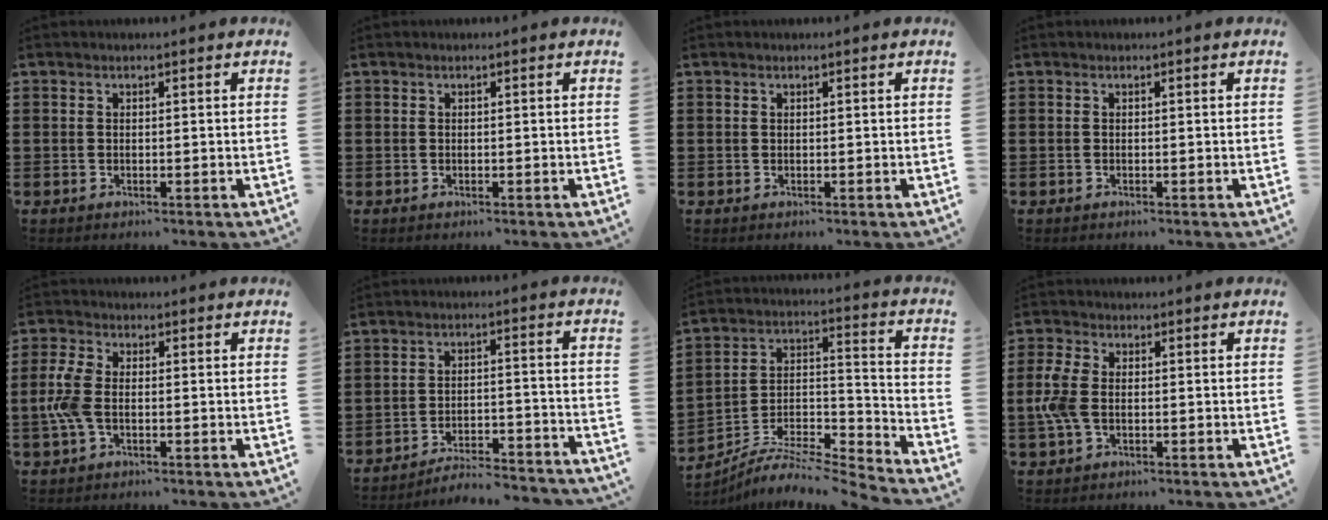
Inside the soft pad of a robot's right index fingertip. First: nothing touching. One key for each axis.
{"total": 0.0}
{"total": 0.0}
{"total": 0.0}
{"total": 5.6, "fx": -0.8, "fy": 3.0, "fz": 4.7, "tx": -0.127, "ty": -0.008, "tz": -0.024}
{"total": 5.4, "fx": -5.3, "fy": 0.2, "fz": 1.3, "tx": -0.023, "ty": 0.002, "tz": -0.104}
{"total": 6.3, "fx": -5.6, "fy": 1.8, "fz": 2.4, "tx": -0.047, "ty": 0.001, "tz": -0.112}
{"total": 5.2, "fx": -0.6, "fy": 3.0, "fz": 4.2, "tx": -0.115, "ty": -0.005, "tz": -0.020}